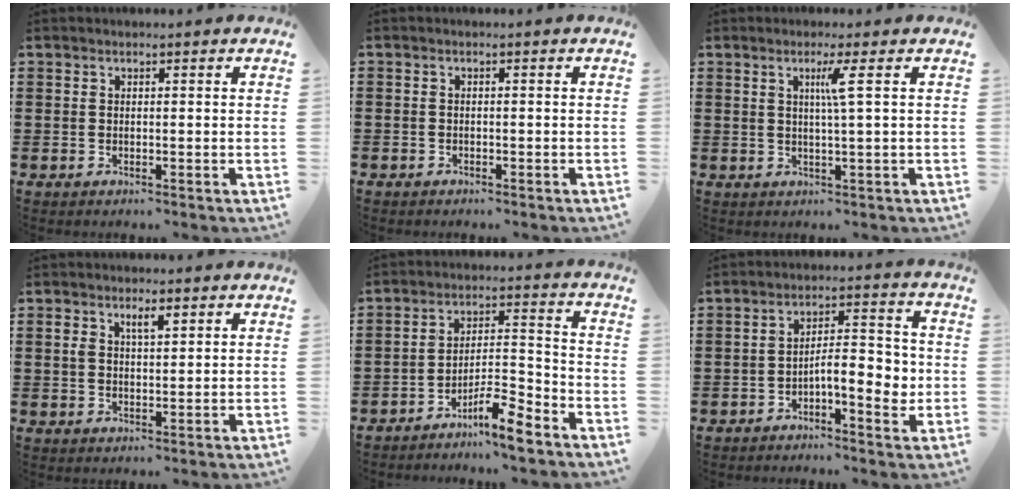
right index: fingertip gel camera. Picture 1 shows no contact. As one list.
[{"total": 0.9, "force": [-0.9, 0.2, 0.0], "torque": [-0.003, 0.001, -0.019]}, {"total": 3.1, "force": [0.8, -0.8, 2.9], "torque": [-0.056, -0.009, 0.008]}, {"total": 3.0, "force": [1.3, 1.2, 2.4], "torque": [-0.052, 0.006, 0.022]}, {"total": 7.3, "force": [-6.1, 1.1, 4.0], "torque": [-0.070, 0.009, -0.113]}, {"total": 6.5, "force": [-2.0, 2.5, 5.7], "torque": [-0.077, 0.001, -0.042]}]